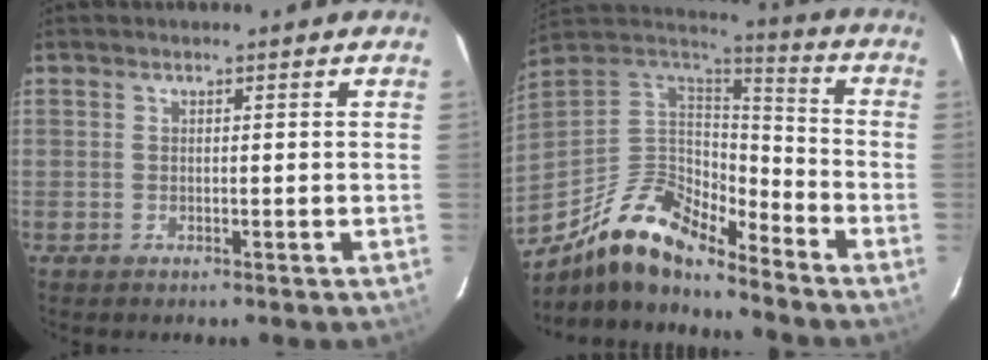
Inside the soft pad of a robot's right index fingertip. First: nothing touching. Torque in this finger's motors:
{"motor_torque": [1.02, -1.05, 0.27, 0.06]}